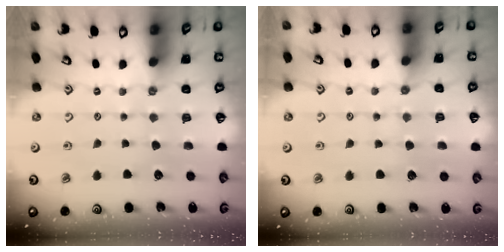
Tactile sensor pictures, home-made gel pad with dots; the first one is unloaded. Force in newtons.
{"total": 5.1, "press": 5.1, "slide": 0.6}